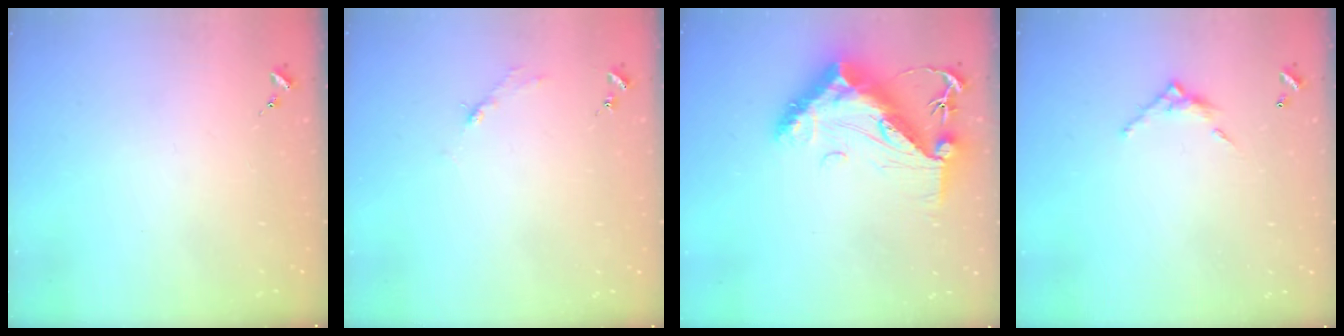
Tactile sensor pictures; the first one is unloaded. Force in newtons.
{"total": 2.7, "press": 2.7, "slide": 0.4}
{"total": 19.4, "press": 19.3, "slide": 1.7}
{"total": 6.7, "press": 6.7, "slide": 0.4}